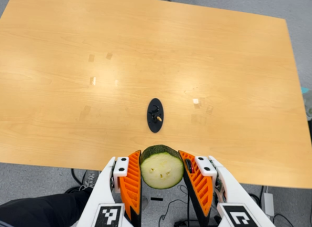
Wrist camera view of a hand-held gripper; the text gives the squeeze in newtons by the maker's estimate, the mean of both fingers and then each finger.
{"total": 12.0, "left": 12.5, "right": 11.6}